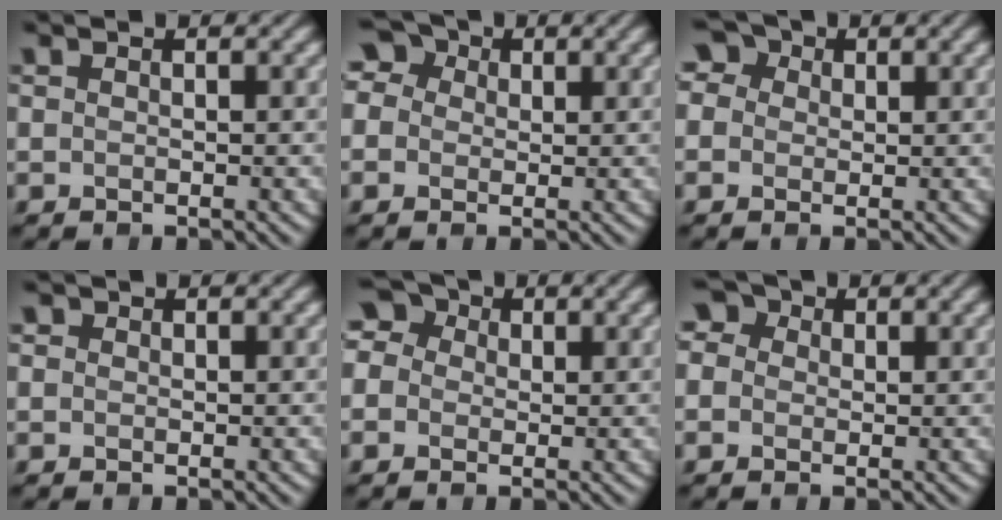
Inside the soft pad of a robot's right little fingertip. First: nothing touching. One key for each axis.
{"total": 5.8, "fx": 2.1, "fy": 4.6, "fz": 2.9, "tx": -0.053, "ty": 0.037, "tz": 0.003}
{"total": 5.1, "fx": 2.0, "fy": 3.9, "fz": 2.4, "tx": -0.046, "ty": 0.033, "tz": 0.003}
{"total": 0.5, "fx": 0.2, "fy": 0.5, "fz": 0.1, "tx": 0.000, "ty": -0.002, "tz": -0.002}
{"total": 5.2, "fx": 1.3, "fy": 4.3, "fz": 2.5, "tx": -0.043, "ty": 0.032, "tz": -0.012}
{"total": 4.3, "fx": 1.5, "fy": 3.5, "fz": 2.1, "tx": -0.034, "ty": 0.031, "tz": -0.008}